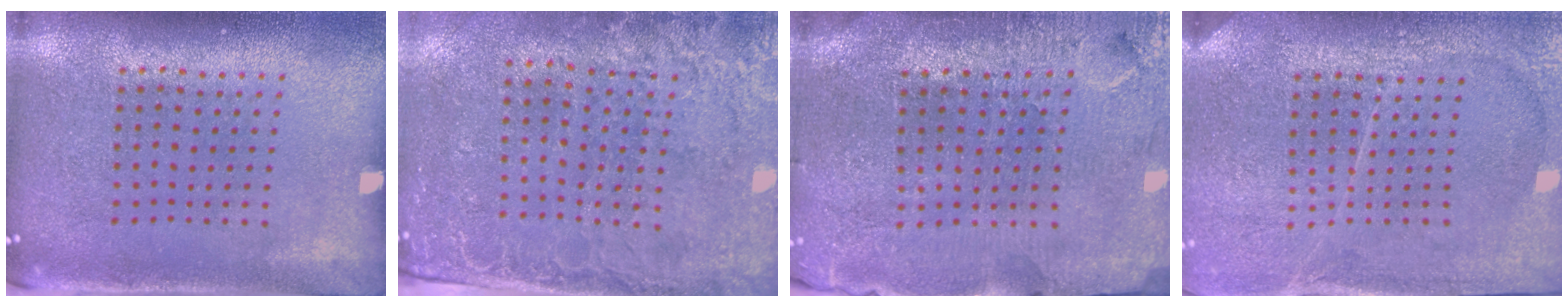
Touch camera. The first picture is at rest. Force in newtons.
{"total": 2.7, "press": 2.4, "slide": 1.2}
{"total": 3.7, "press": 3.5, "slide": 1.2}
{"total": 3.8, "press": 3.4, "slide": 1.6}